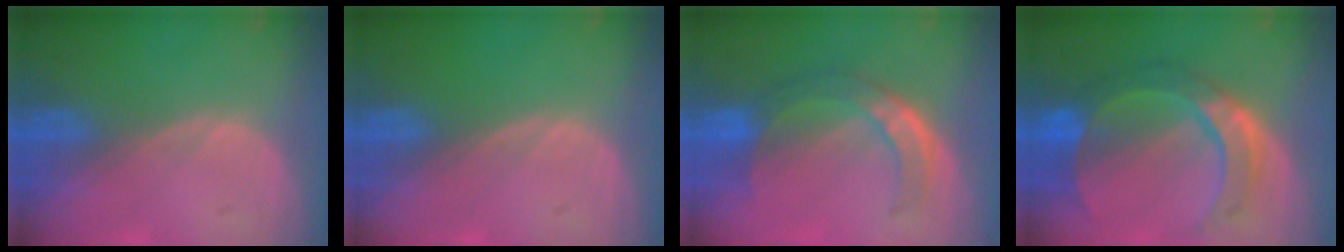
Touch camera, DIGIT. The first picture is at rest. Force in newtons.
{"total": 0.0}
{"total": 7.8, "press": 6.5, "slide": 4.3}
{"total": 8.5, "press": 8.5, "slide": 0.5}